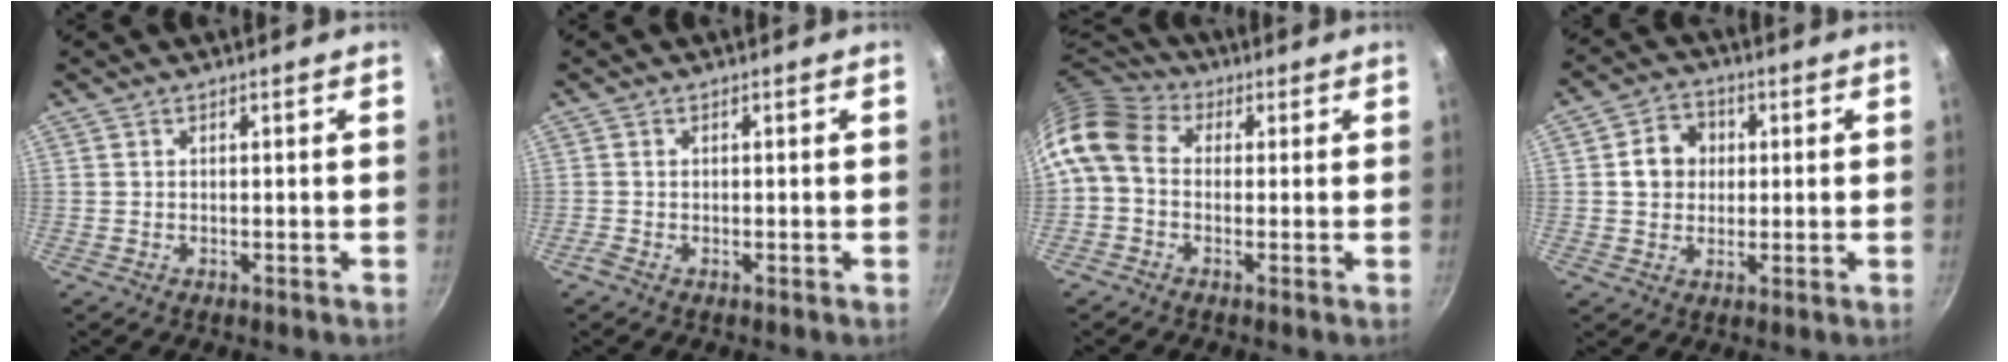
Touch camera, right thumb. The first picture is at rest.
{"total": 0.8, "force": [-0.3, 0.6, 0.4], "torque": [-0.011, 0.001, -0.009]}
{"total": 11.3, "force": [0.9, 8.7, 7.2], "torque": [-0.139, 0.030, -0.003]}
{"total": 7.2, "force": [1.1, 6.2, 3.4], "torque": [-0.023, 0.011, 0.009]}